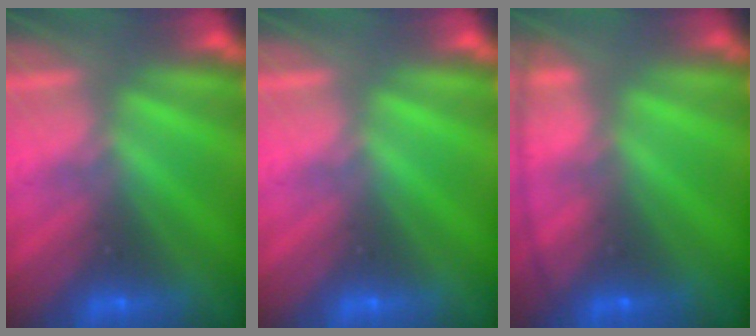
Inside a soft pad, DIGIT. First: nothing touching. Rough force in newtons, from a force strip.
{"total": 0.0}
{"total": 7.6}